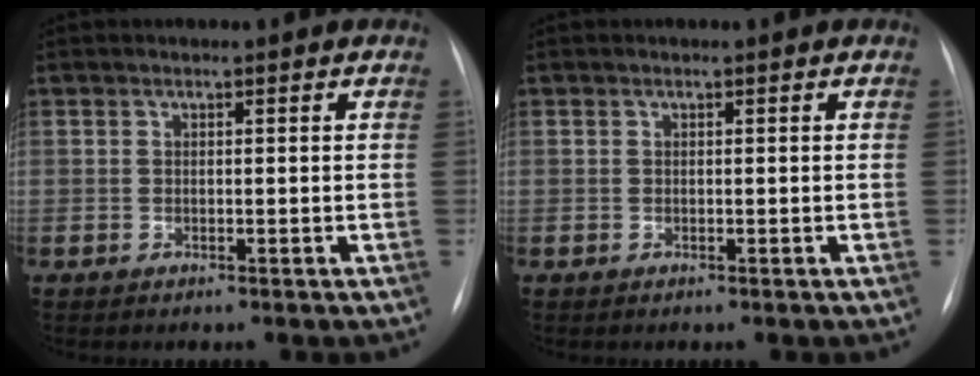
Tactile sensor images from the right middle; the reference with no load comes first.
{"total": 0.0}